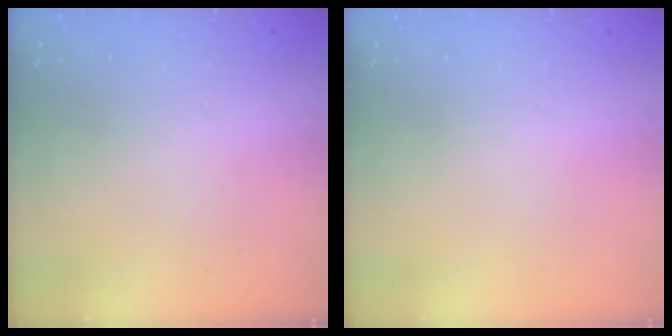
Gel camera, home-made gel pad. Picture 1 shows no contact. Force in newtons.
{"total": 0.0}